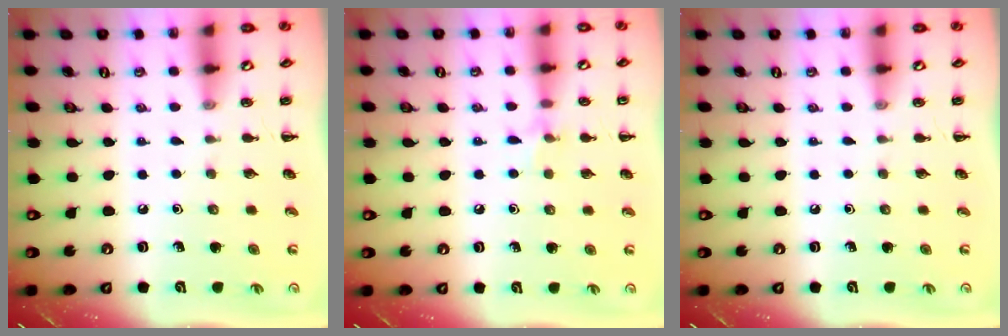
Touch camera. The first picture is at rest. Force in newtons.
{"total": 5.8, "press": 5.5, "slide": 1.9}
{"total": 0.0}